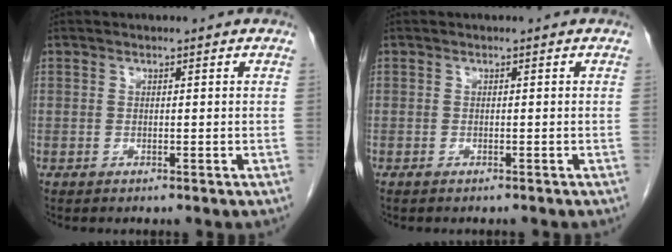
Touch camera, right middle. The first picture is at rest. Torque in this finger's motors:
{"motor_torque": [-0.39, 0.00, -0.01, -0.01]}